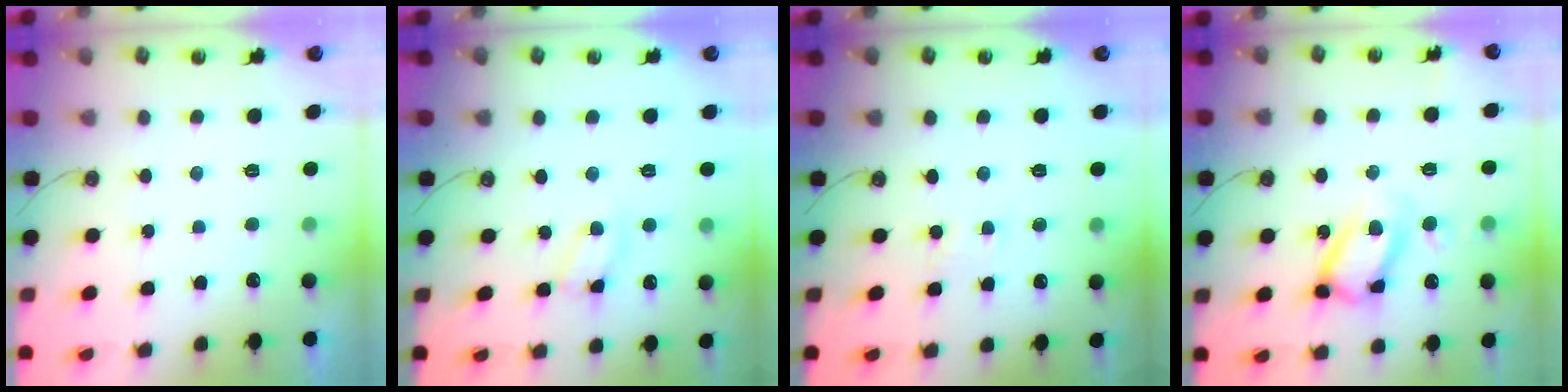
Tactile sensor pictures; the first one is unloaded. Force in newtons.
{"total": 7.1, "press": 7.1, "slide": 0.5}
{"total": 2.8, "press": 2.8, "slide": 0.3}
{"total": 11.8, "press": 11.6, "slide": 1.9}